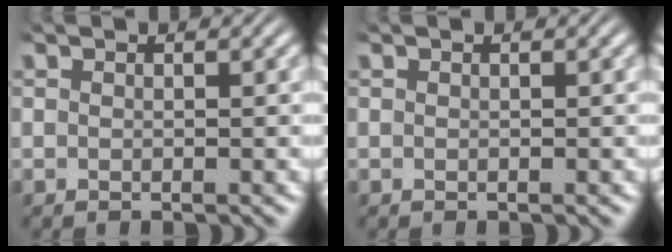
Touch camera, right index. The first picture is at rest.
{"total": 0.0}